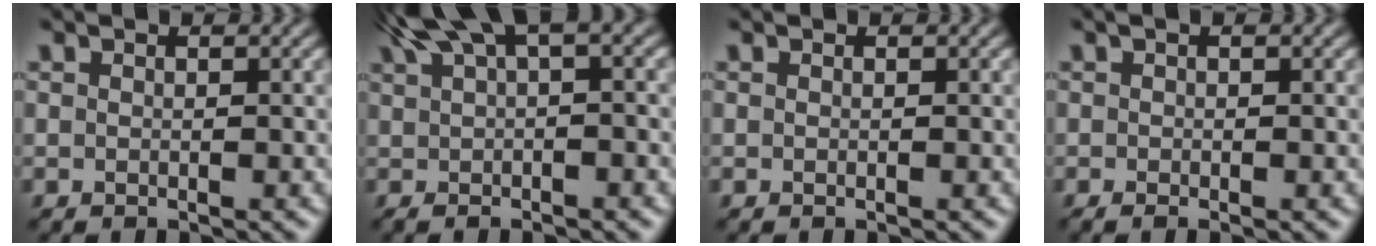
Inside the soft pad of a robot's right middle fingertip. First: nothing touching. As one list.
[{"total": 6.6, "force": [2.5, 1.8, 5.9], "torque": [-0.100, 0.017, 0.045]}, {"total": 0.0}, {"total": 2.0, "force": [-0.2, 0.5, 1.9], "torque": [-0.033, -0.004, -0.004]}]